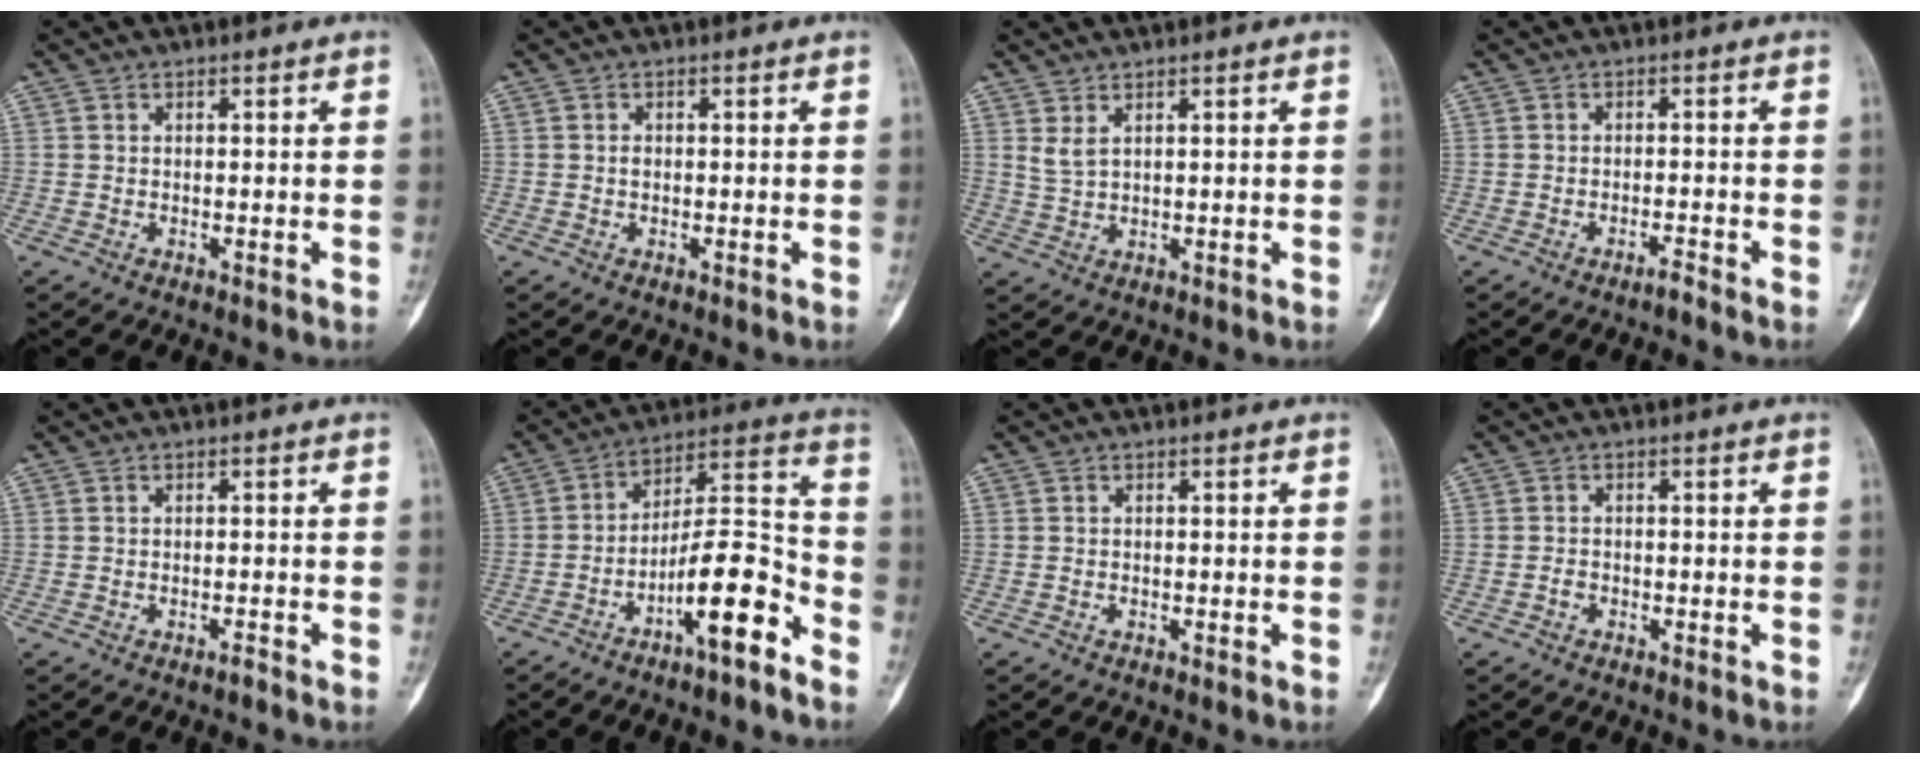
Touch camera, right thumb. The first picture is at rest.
{"total": 0.7, "force": [-0.1, 0.6, 0.4], "torque": [-0.006, 0.002, -0.003]}
{"total": 2.4, "force": [1.4, 0.8, 1.8], "torque": [-0.041, -0.006, 0.037]}
{"total": 1.3, "force": [-1.1, -0.1, 0.5], "torque": [-0.010, 0.009, -0.020]}
{"total": 0.8, "force": [-0.7, 0.1, 0.3], "torque": [-0.002, 0.005, -0.012]}
{"total": 13.9, "force": [-7.8, 3.2, 11.0], "torque": [-0.179, 0.078, -0.130]}
{"total": 0.0}
{"total": 1.0, "force": [-0.6, 0.7, 0.4], "torque": [-0.002, 0.003, -0.013]}